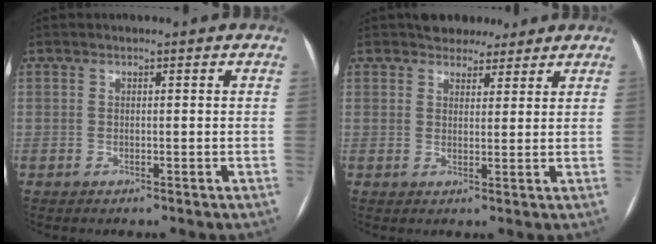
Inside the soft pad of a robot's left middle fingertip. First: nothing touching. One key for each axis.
{"total": 5.4, "fx": 4.5, "fy": 2.6, "fz": 1.4, "tx": -0.014, "ty": 0.009, "tz": 0.068}